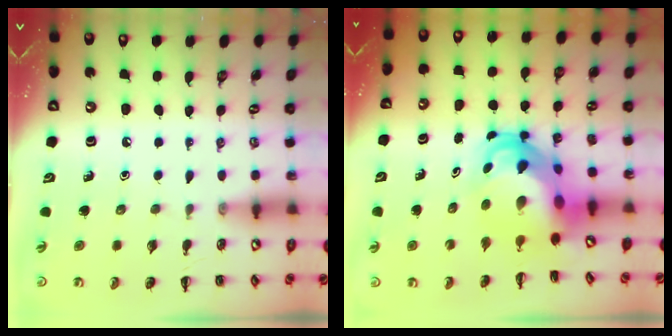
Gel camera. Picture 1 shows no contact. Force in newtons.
{"total": 7.4, "press": 7.1, "slide": 2.2}